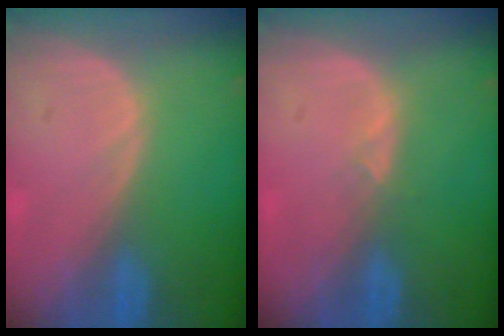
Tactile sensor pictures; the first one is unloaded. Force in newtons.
{"total": 0.9, "press": 0.9, "slide": 0.3}